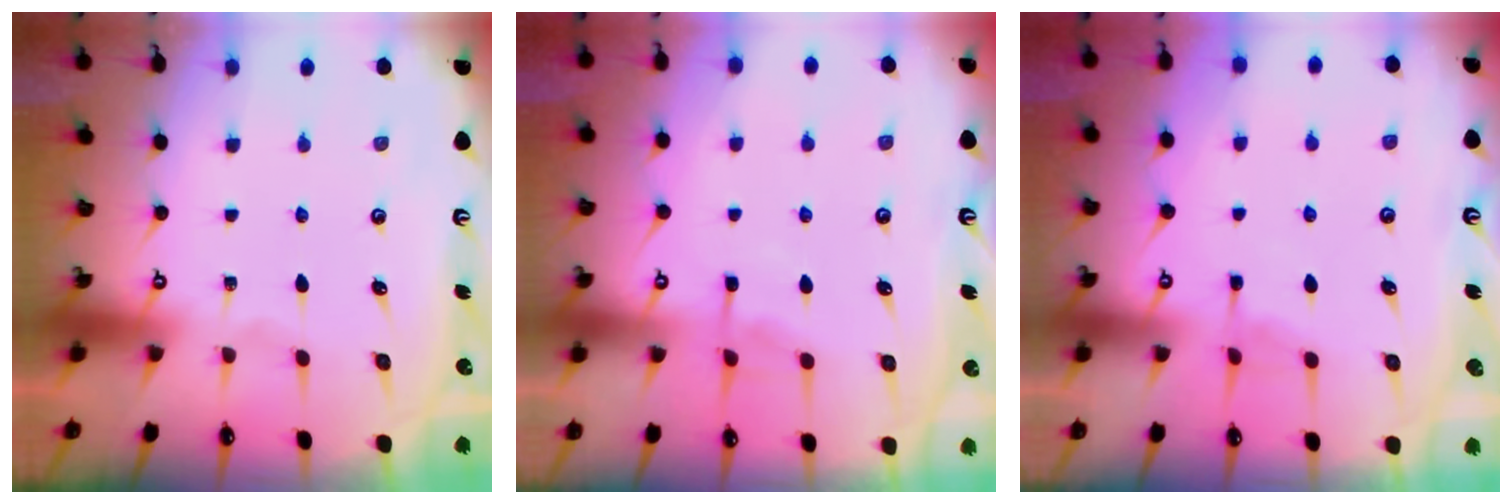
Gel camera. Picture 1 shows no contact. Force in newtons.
{"total": 4.7, "press": 4.7, "slide": 0.4}
{"total": 3.6, "press": 3.5, "slide": 0.5}